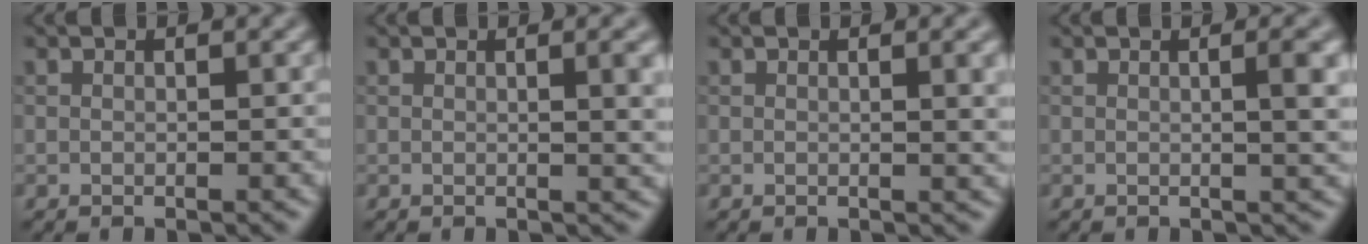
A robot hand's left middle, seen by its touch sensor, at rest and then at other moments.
{"total": 3.3, "force": [0.6, 1.0, 3.1], "torque": [-0.030, 0.004, 0.005]}
{"total": 2.6, "force": [0.6, 0.8, 2.4], "torque": [-0.023, 0.002, 0.006]}
{"total": 3.6, "force": [0.4, 1.0, 3.4], "torque": [-0.036, 0.008, 0.000]}